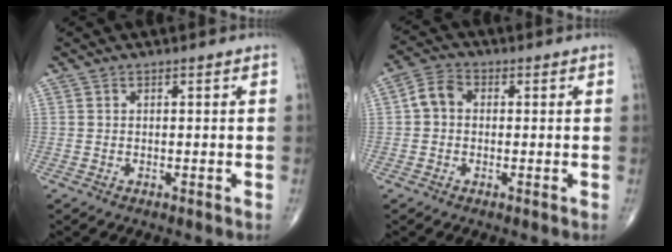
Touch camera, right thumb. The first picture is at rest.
{"total": 4.7, "force": [0.1, 3.7, 2.8], "torque": [-0.044, 0.016, -0.007]}